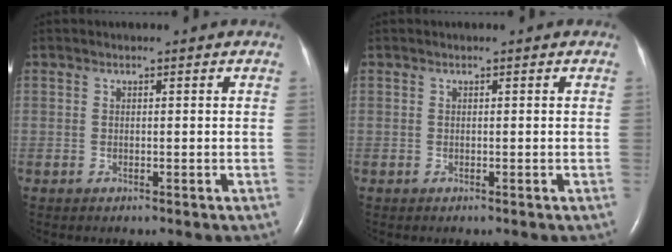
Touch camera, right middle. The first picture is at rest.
{"total": 0.0}